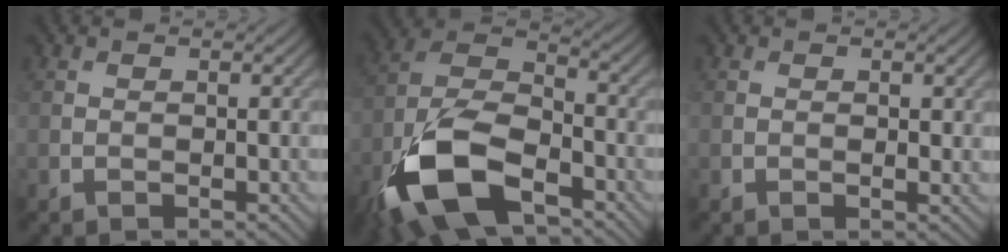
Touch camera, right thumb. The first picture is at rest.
{"total": 15.5, "force": [-8.4, 7.6, 10.6], "torque": [-0.238, -0.029, -0.176]}
{"total": 1.0, "force": [0.3, 0.3, 0.9], "torque": [-0.013, -0.005, 0.005]}